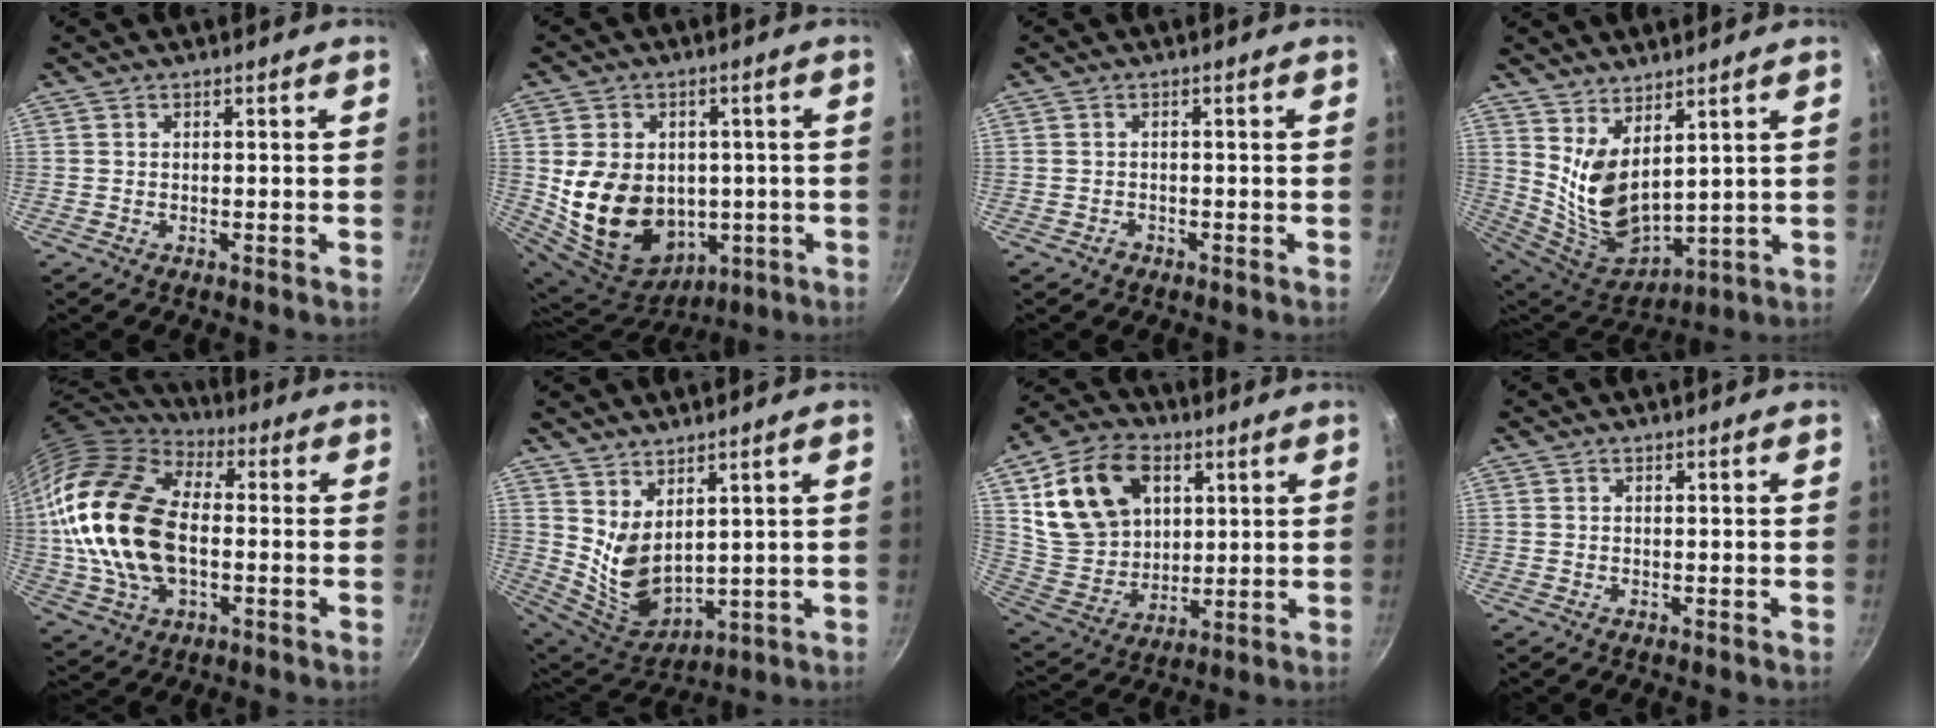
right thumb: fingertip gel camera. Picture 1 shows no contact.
{"total": 18.6, "force": [-0.8, 14.8, 11.2], "torque": [-0.201, 0.003, 0.014]}
{"total": 1.1, "force": [-0.6, 0.9, 0.2], "torque": [0.000, 0.009, -0.005]}
{"total": 11.2, "force": [5.4, 5.6, 8.1], "torque": [-0.134, -0.069, 0.122]}
{"total": 22.1, "force": [-0.4, 13.8, 17.2], "torque": [-0.320, 0.022, -0.010]}
{"total": 9.2, "force": [4.1, 5.1, 6.5], "torque": [-0.103, -0.056, 0.100]}
{"total": 18.8, "force": [6.1, 13.8, 11.2], "torque": [-0.186, -0.010, 0.121]}
{"total": 0.0}